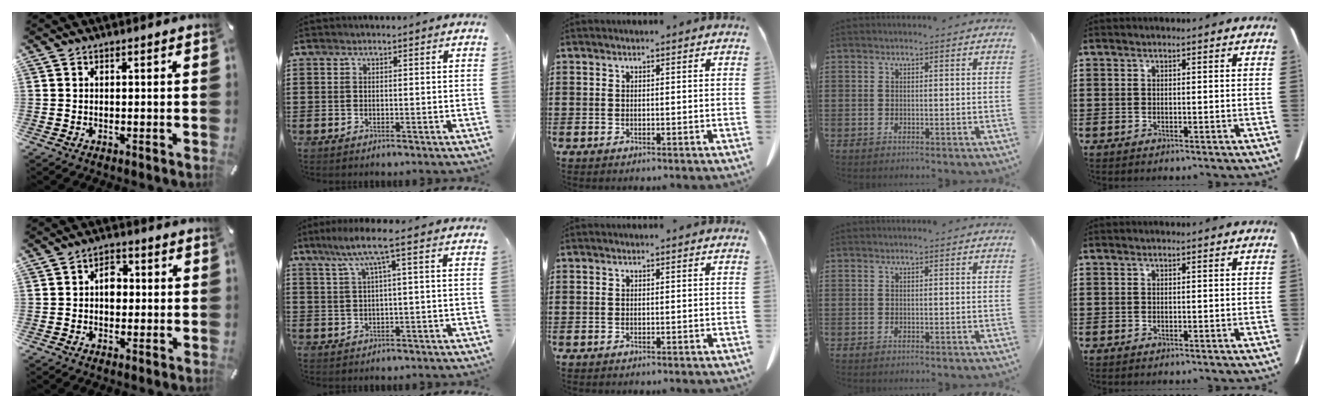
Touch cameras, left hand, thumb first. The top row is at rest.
{"thumb": {"total": 4.7, "force": [0.0, 3.4, 3.2], "torque": [-0.037, 0.003, -0.006]}, "index": {"total": 6.2, "force": [1.9, 0.7, 5.9], "torque": [-0.119, 0.006, 0.027]}}